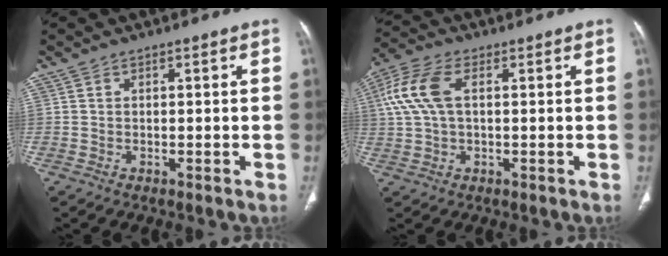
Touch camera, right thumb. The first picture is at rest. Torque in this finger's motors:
{"motor_torque": [0.43, 0.90, 1.04, 0.16, 0.14]}